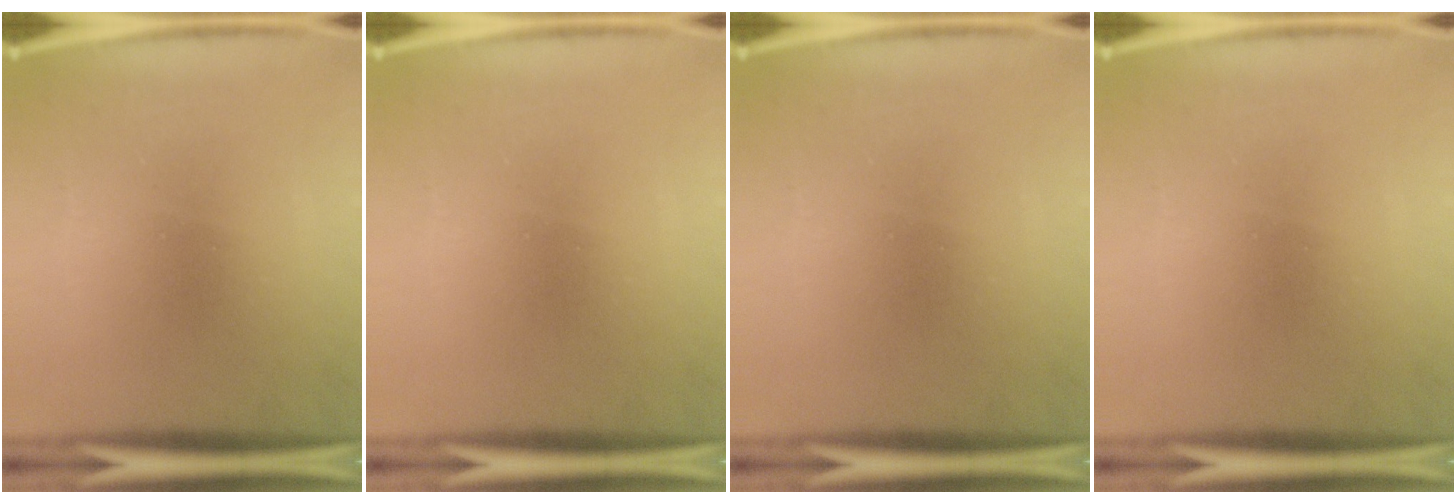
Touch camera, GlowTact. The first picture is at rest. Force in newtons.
{"total": 0.0}
{"total": 0.0}
{"total": 0.0}